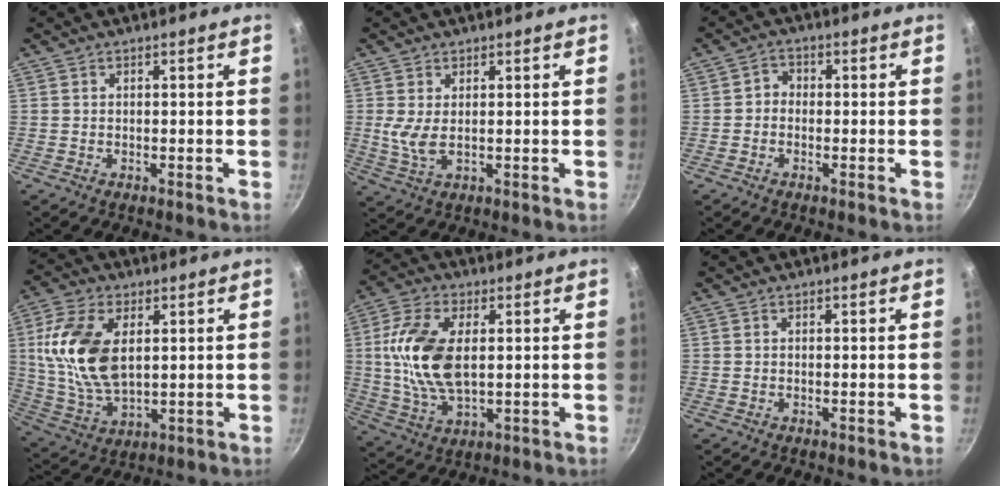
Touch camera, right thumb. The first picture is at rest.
{"total": 4.2, "force": [0.7, 1.8, 3.7], "torque": [-0.080, -0.008, 0.020]}
{"total": 2.2, "force": [-0.8, 1.8, 0.9], "torque": [-0.008, 0.014, -0.021]}
{"total": 15.7, "force": [3.4, 8.9, 12.5], "torque": [-0.238, -0.010, 0.073]}
{"total": 14.5, "force": [1.8, 7.8, 12.1], "torque": [-0.234, 0.002, 0.035]}
{"total": 0.0}